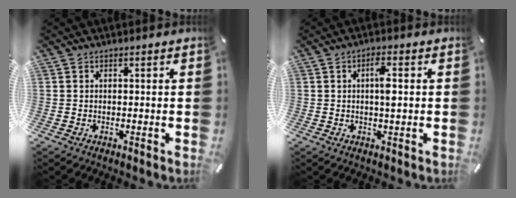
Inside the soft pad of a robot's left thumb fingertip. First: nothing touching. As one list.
[{"total": 4.3, "force": [0.5, 1.2, 4.2], "torque": [-0.073, 0.003, 0.003]}]